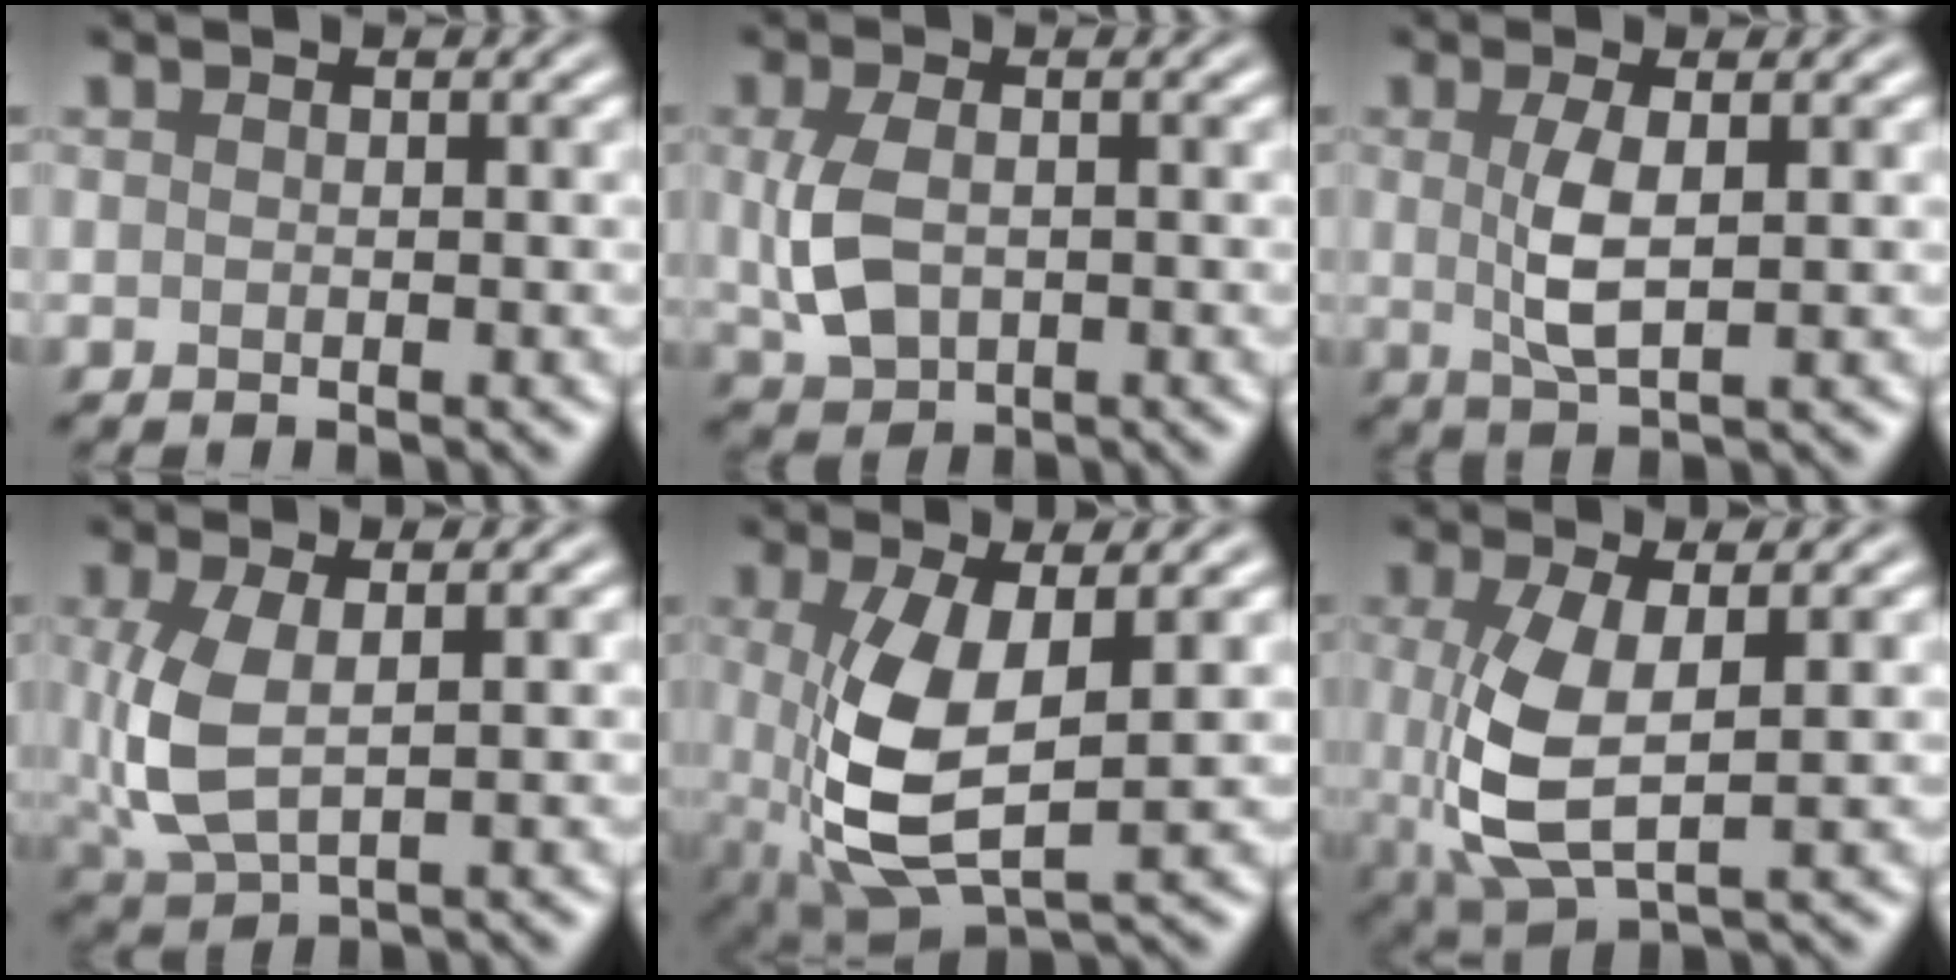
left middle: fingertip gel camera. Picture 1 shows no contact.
{"total": 4.2, "force": [0.0, 2.8, 3.2], "torque": [-0.078, -0.002, 0.005]}
{"total": 3.2, "force": [0.4, 0.9, 3.0], "torque": [-0.069, -0.003, 0.010]}
{"total": 5.1, "force": [0.4, 2.5, 4.4], "torque": [-0.115, -0.004, 0.012]}
{"total": 7.4, "force": [0.2, 3.2, 6.7], "torque": [-0.157, -0.011, 0.007]}
{"total": 6.3, "force": [0.2, 2.7, 5.7], "torque": [-0.140, -0.010, 0.008]}